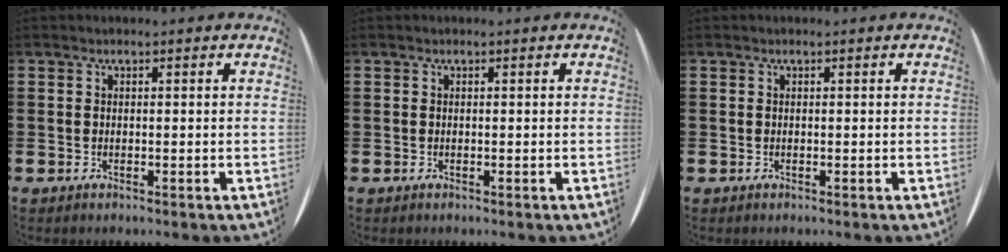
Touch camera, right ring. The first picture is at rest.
{"total": 0.0}
{"total": 0.0}